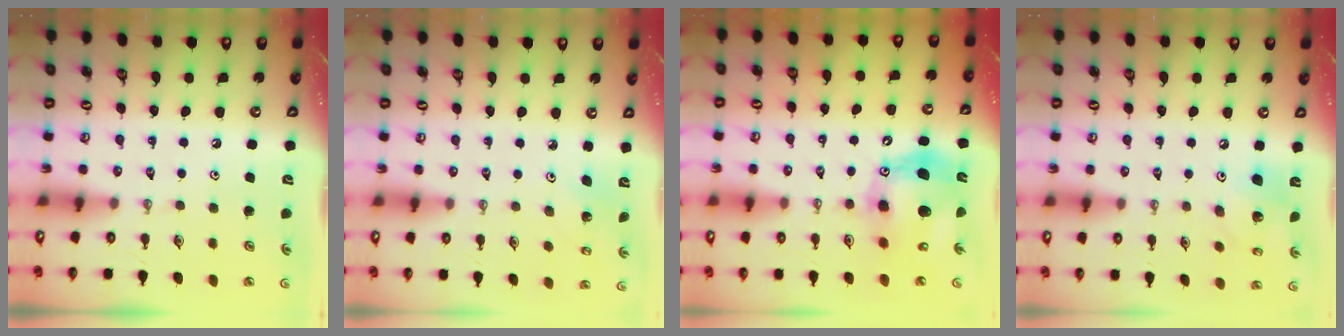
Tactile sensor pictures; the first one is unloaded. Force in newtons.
{"total": 2.1, "press": 2.1, "slide": 0.1}
{"total": 15.2, "press": 15.0, "slide": 2.6}
{"total": 12.1, "press": 11.7, "slide": 3.0}